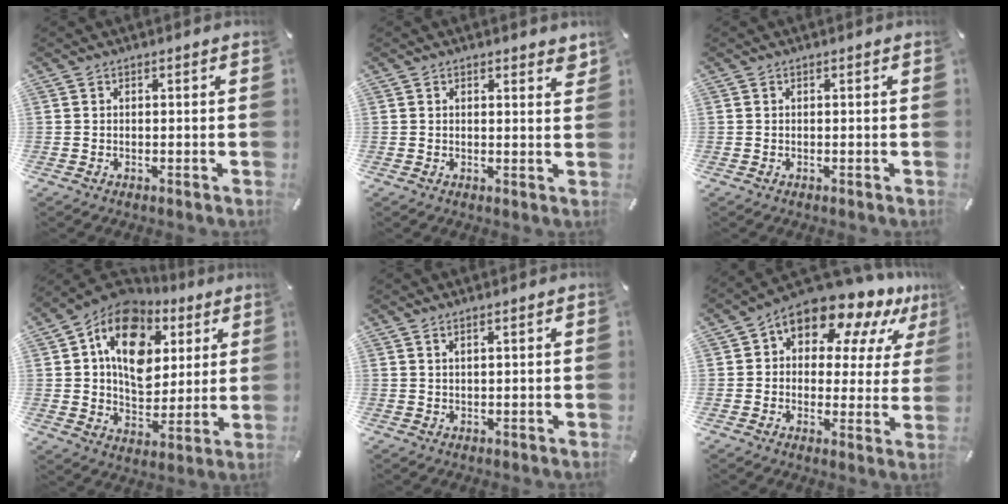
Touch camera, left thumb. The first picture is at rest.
{"total": 1.9, "force": [1.4, 0.7, 1.1], "torque": [-0.008, -0.006, 0.022]}
{"total": 0.0}
{"total": 16.4, "force": [6.7, 11.9, 9.0], "torque": [-0.148, -0.028, 0.124]}
{"total": 1.2, "force": [0.8, -0.1, 0.9], "torque": [-0.019, -0.003, 0.015]}
{"total": 13.3, "force": [9.6, 6.5, 6.4], "torque": [-0.105, -0.076, 0.165]}